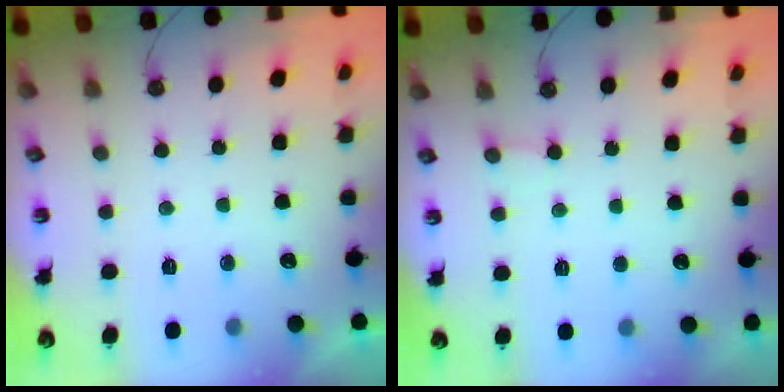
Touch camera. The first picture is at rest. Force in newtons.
{"total": 2.0, "press": 2.0, "slide": 0.1}